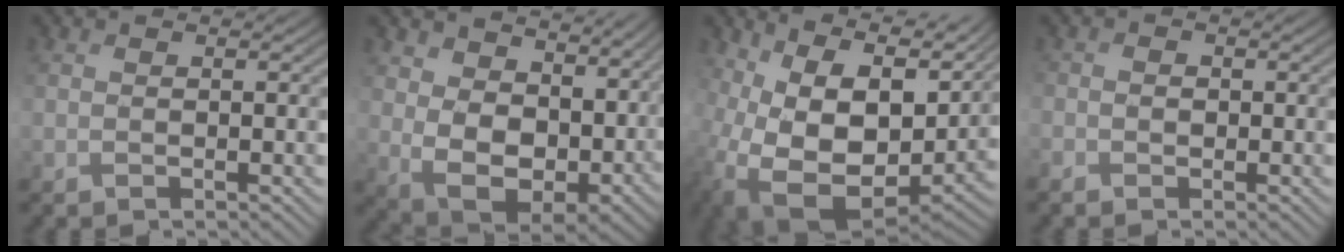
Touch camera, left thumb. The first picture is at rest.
{"total": 12.7, "force": [4.3, 8.4, 8.5], "torque": [-0.217, -0.011, 0.089]}
{"total": 15.9, "force": [3.4, 10.6, 11.4], "torque": [-0.238, -0.030, 0.083]}
{"total": 1.1, "force": [-0.8, 0.5, -0.6], "torque": [0.012, -0.001, -0.015]}